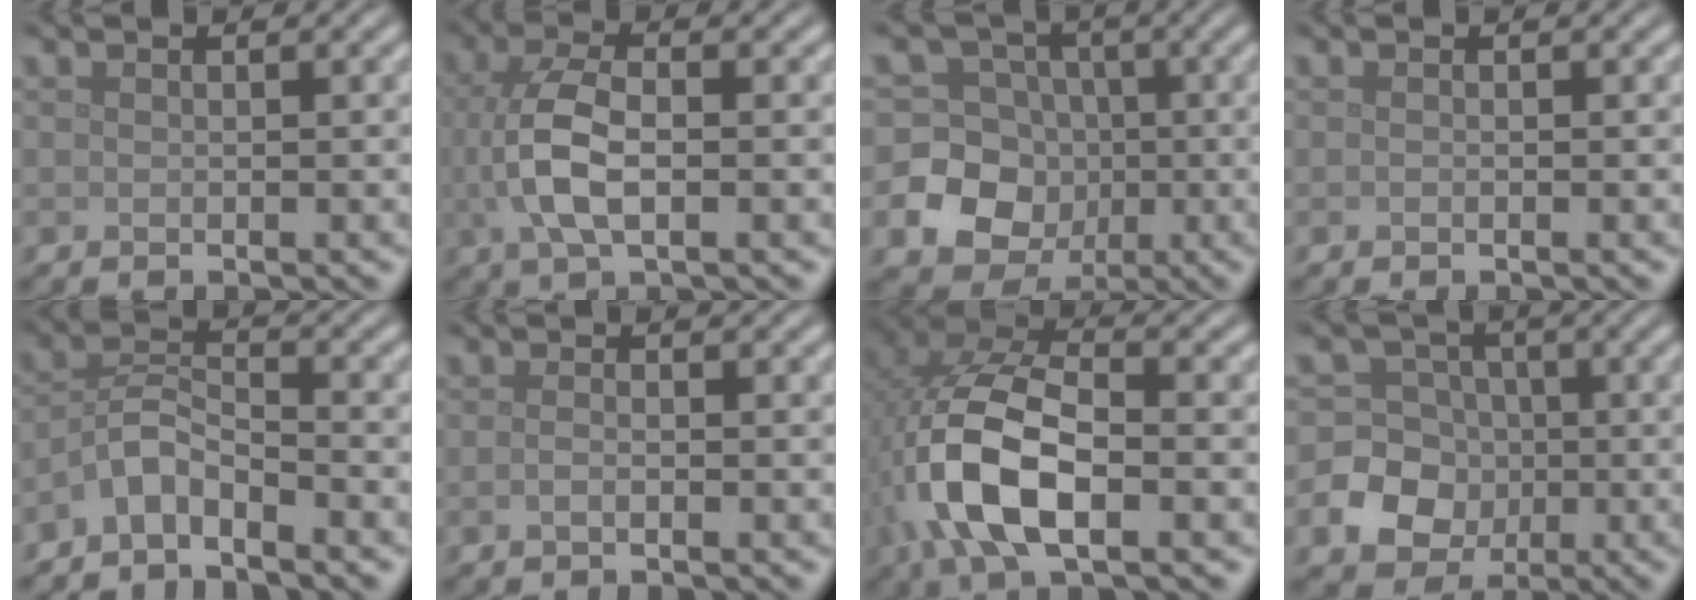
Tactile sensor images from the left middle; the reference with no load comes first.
{"total": 5.4, "force": [-0.1, 2.5, 4.7], "torque": [-0.114, 0.001, -0.003]}
{"total": 12.4, "force": [-2.4, 11.8, 2.8], "torque": [-0.093, 0.001, -0.051]}
{"total": 0.0}
{"total": 3.1, "force": [-2.4, 0.9, 1.7], "torque": [-0.033, 0.010, -0.057]}
{"total": 0.8, "force": [-0.4, 0.2, 0.7], "torque": [-0.014, -0.001, -0.008]}
{"total": 9.9, "force": [-2.4, 4.9, 8.3], "torque": [-0.188, 0.002, -0.051]}
{"total": 8.9, "force": [-1.9, 8.3, 2.5], "torque": [-0.058, 0.005, -0.060]}